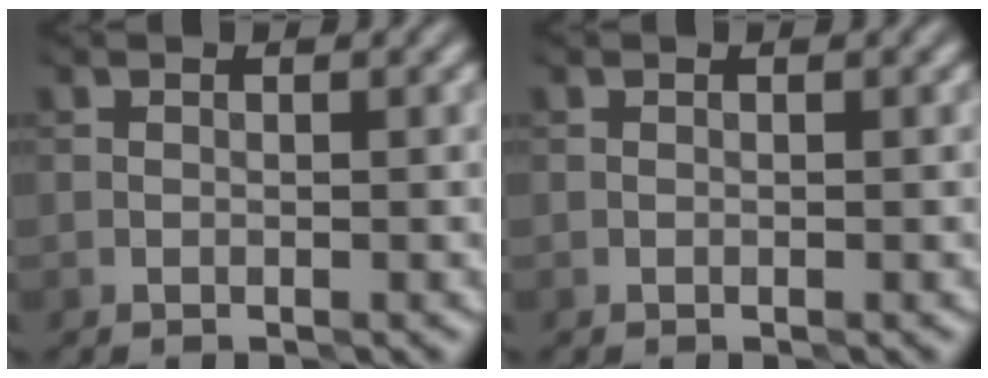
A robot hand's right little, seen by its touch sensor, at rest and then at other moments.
{"total": 0.0}